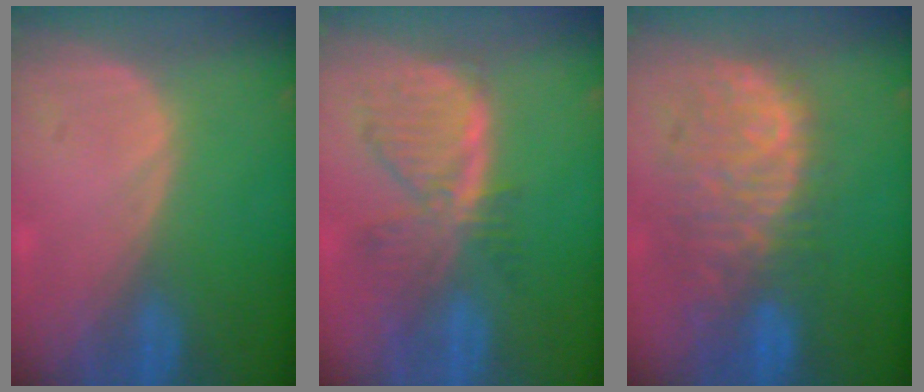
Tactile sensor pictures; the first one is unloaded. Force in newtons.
{"total": 8.2, "press": 7.1, "slide": 4.0}
{"total": 11.2, "press": 9.6, "slide": 5.7}